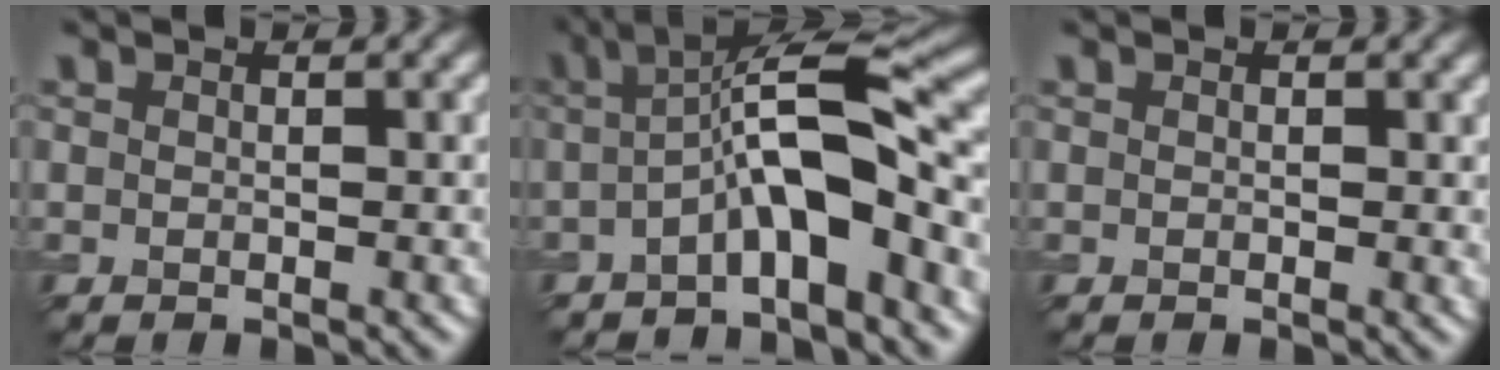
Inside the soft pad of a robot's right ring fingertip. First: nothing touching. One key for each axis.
{"total": 7.9, "fx": -1.5, "fy": 1.9, "fz": 7.6, "tx": -0.122, "ty": 0.024, "tz": -0.038}
{"total": 0.7, "fx": 0.2, "fy": 0.2, "fz": 0.6, "tx": -0.007, "ty": 0.002, "tz": 0.004}